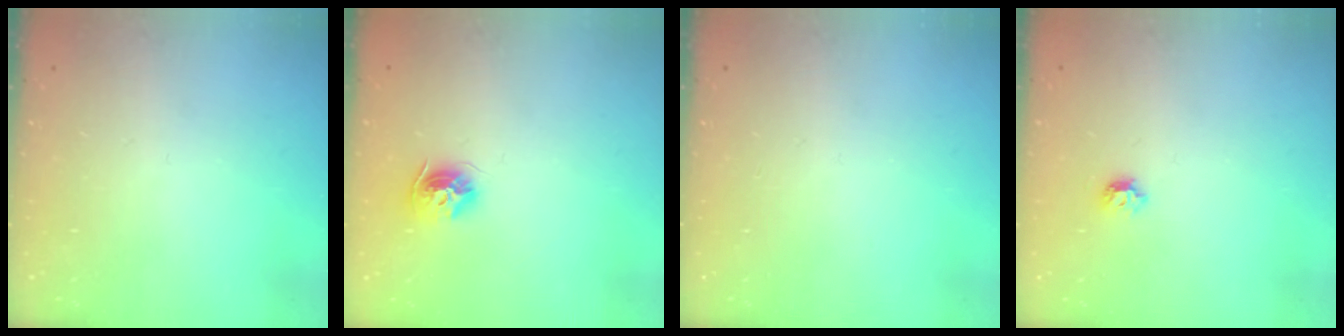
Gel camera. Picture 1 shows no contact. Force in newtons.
{"total": 9.5, "press": 9.5, "slide": 0.4}
{"total": 0.0}
{"total": 5.9, "press": 5.8, "slide": 0.9}